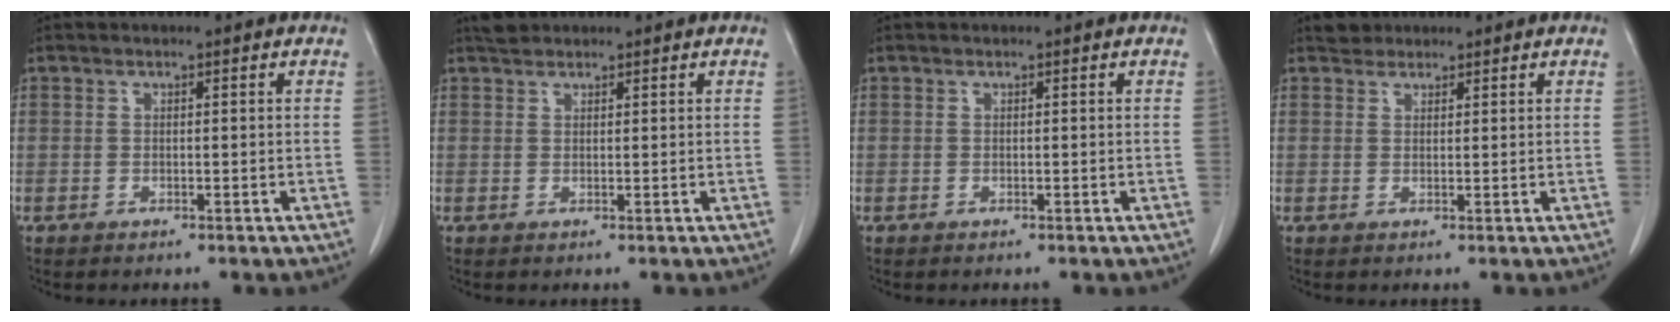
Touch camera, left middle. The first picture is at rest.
{"total": 1.7, "force": [1.6, 0.6, 0.2], "torque": [-0.010, 0.010, 0.029]}
{"total": 0.0}
{"total": 1.8, "force": [1.5, 0.9, -0.1], "torque": [0.000, 0.007, 0.023]}